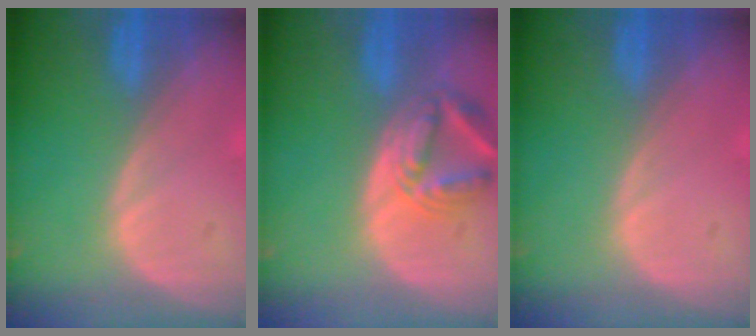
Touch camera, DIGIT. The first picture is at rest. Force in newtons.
{"total": 6.9, "press": 6.4, "slide": 2.7}
{"total": 0.0}